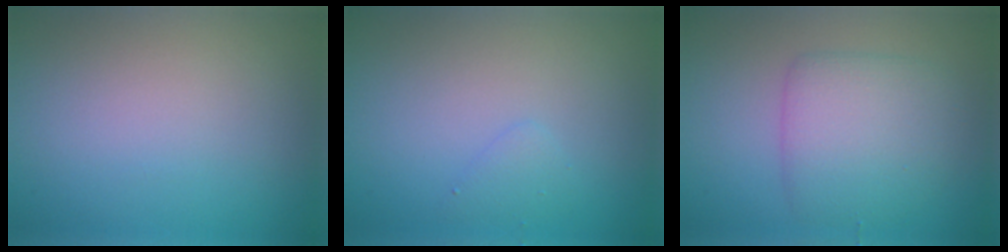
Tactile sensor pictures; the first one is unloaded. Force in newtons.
{"total": 1.0, "press": 1.0, "slide": 0.1}
{"total": 4.6, "press": 4.6, "slide": 0.1}